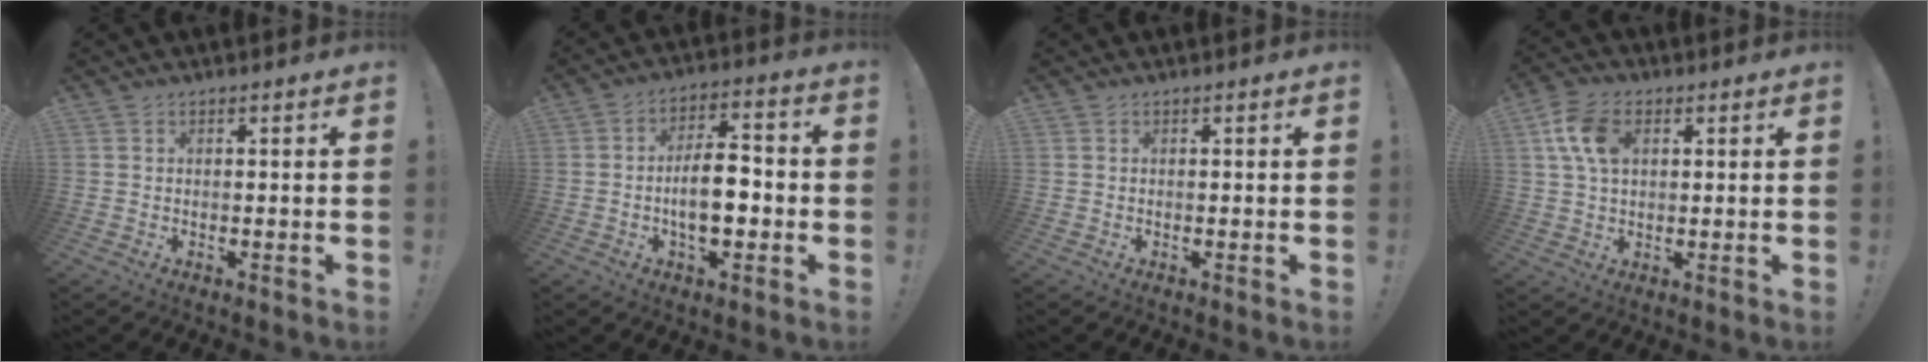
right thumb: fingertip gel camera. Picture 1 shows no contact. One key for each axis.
{"total": 11.4, "fx": -2.6, "fy": 5.6, "fz": 9.6, "tx": -0.160, "ty": 0.007, "tz": -0.050}
{"total": 0.0}
{"total": 10.1, "fx": 2.8, "fy": 6.7, "fz": 7.0, "tx": -0.143, "ty": 0.007, "tz": 0.053}